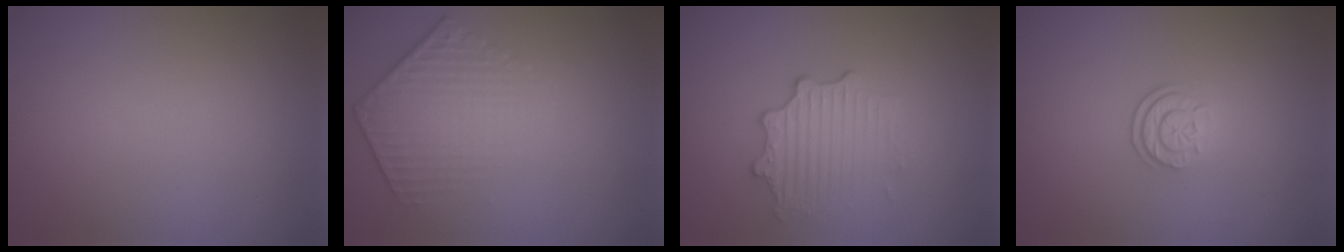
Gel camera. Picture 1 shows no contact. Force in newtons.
{"total": 4.3, "press": 3.1, "slide": 3.1}
{"total": 3.0, "press": 2.7, "slide": 1.1}
{"total": 2.2, "press": 1.8, "slide": 1.3}